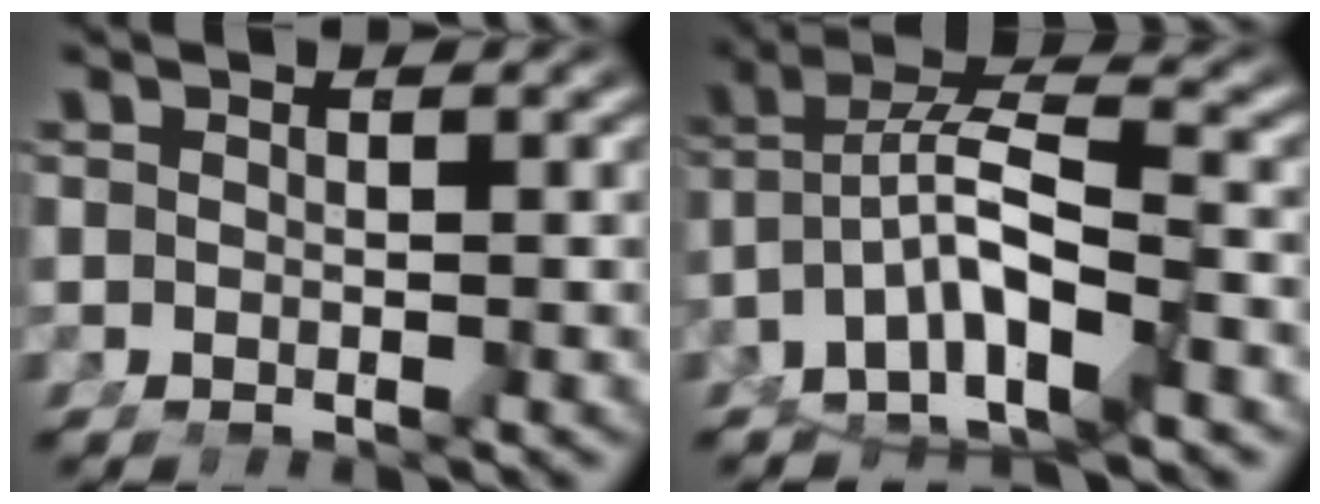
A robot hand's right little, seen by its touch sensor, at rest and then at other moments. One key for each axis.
{"total": 7.7, "fx": -1.6, "fy": 5.0, "fz": 5.6, "tx": -0.098, "ty": -0.019, "tz": -0.020}